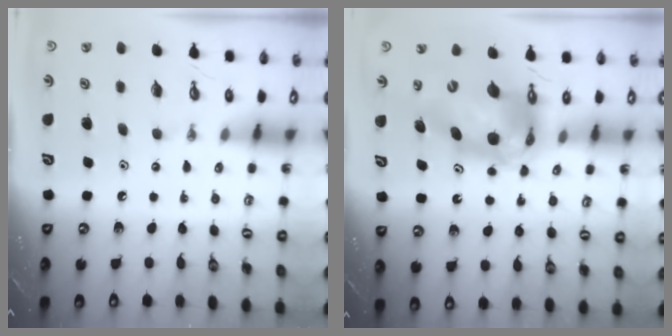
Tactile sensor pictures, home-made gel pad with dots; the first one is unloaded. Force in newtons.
{"total": 13.8, "press": 13.8, "slide": 1.2}